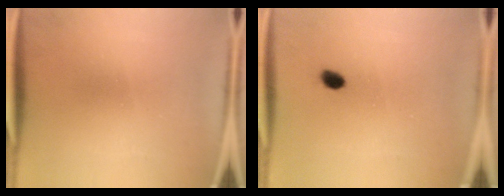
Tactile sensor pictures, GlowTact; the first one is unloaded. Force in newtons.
{"total": 1.5}